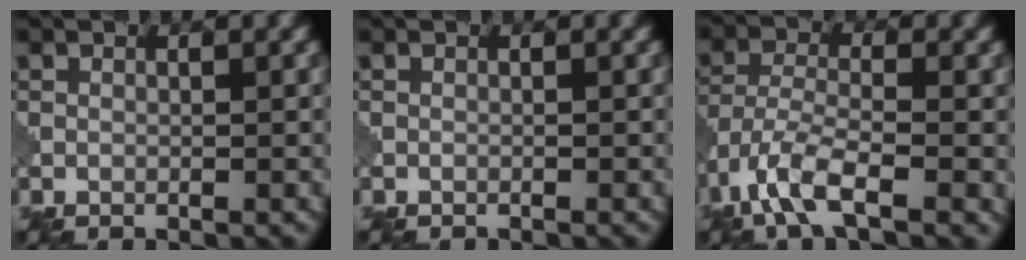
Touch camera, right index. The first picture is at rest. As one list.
[{"total": 0.7, "force": [-0.7, 0.0, 0.1], "torque": [0.004, -0.004, -0.012]}, {"total": 6.8, "force": [-3.8, 2.3, 5.2], "torque": [-0.113, -0.004, -0.084]}]